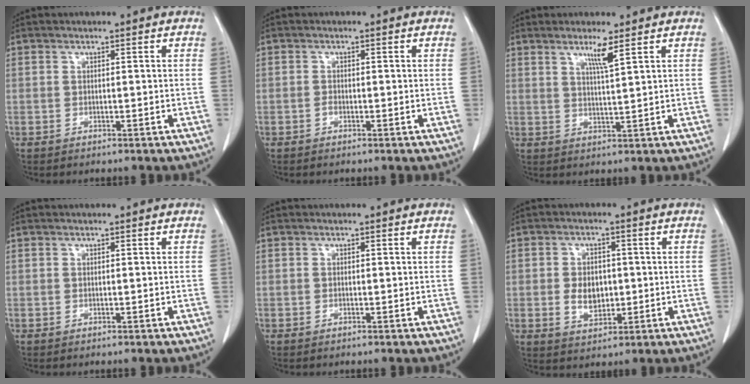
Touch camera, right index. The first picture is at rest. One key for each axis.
{"total": 0.6, "fx": -0.4, "fy": 0.2, "fz": 0.3, "tx": -0.005, "ty": 0.003, "tz": -0.008}
{"total": 3.6, "fx": 2.2, "fy": -0.6, "fz": 2.8, "tx": -0.054, "ty": -0.008, "tz": 0.044}
{"total": 0.0}
{"total": 0.0}
{"total": 5.2, "fx": -0.3, "fy": 3.6, "fz": 3.8, "tx": -0.070, "ty": 0.005, "tz": 0.004}